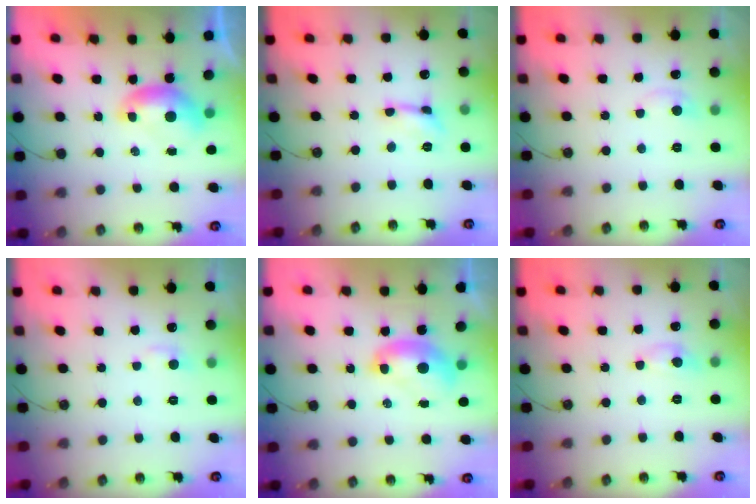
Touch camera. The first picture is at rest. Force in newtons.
{"total": 1.1, "press": 1.1, "slide": 0.3}
{"total": 0.9, "press": 0.6, "slide": 0.7}
{"total": 1.5, "press": 1.4, "slide": 0.6}
{"total": 1.9, "press": 1.9, "slide": 0.1}
{"total": 0.7, "press": 0.5, "slide": 0.4}